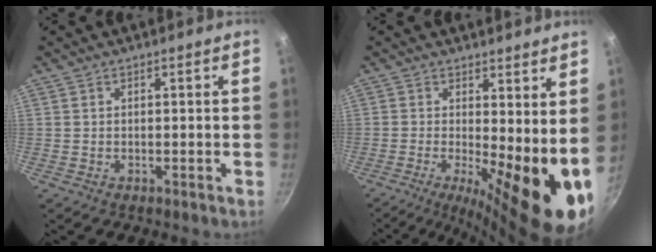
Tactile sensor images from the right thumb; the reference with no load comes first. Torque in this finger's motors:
{"motor_torque": [0.12, 1.68, 0.34, -0.12, 0.21]}